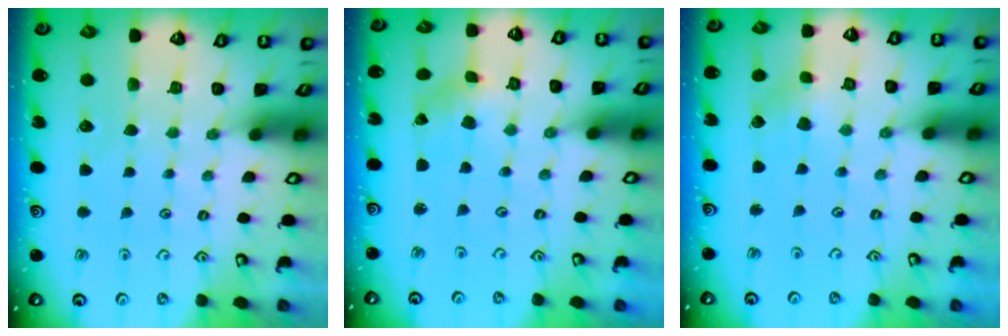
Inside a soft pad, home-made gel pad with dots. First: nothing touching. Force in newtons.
{"total": 0.7, "press": 0.7, "slide": 0.1}
{"total": 2.7, "press": 2.7, "slide": 0.4}